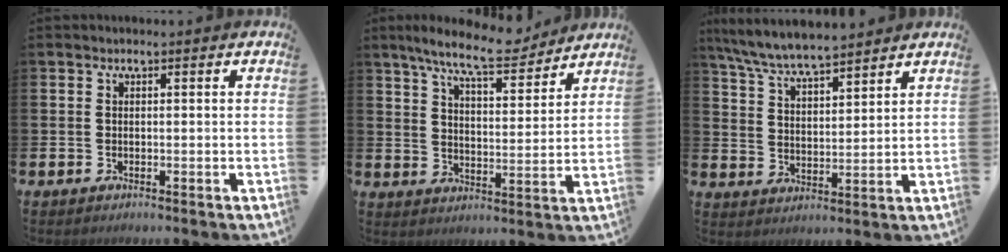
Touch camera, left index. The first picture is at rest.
{"total": 9.3, "force": [8.3, 1.4, 3.9], "torque": [-0.088, -0.042, 0.147]}
{"total": 6.9, "force": [6.7, 0.5, 1.8], "torque": [-0.064, -0.035, 0.120]}